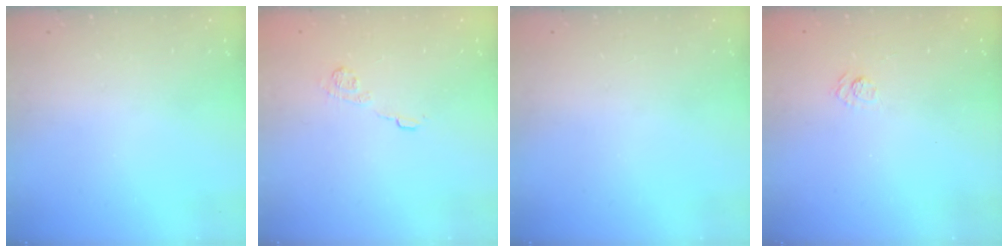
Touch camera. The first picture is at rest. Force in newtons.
{"total": 9.2, "press": 9.2, "slide": 0.8}
{"total": 0.0}
{"total": 3.9, "press": 3.6, "slide": 1.4}